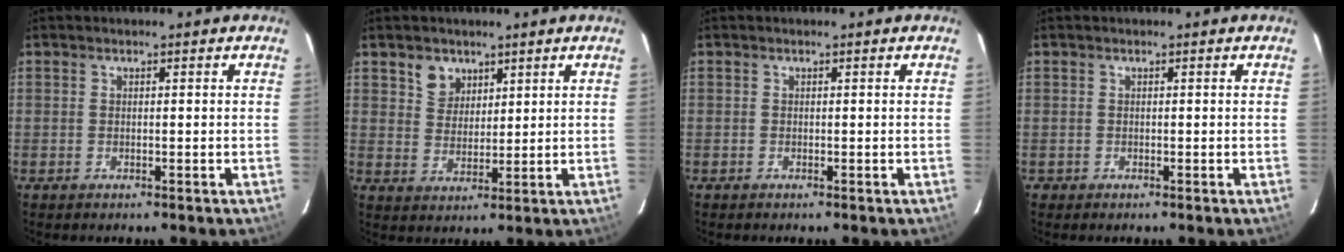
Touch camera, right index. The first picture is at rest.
{"total": 4.8, "force": [3.0, 3.6, 1.2], "torque": [-0.015, 0.010, 0.060]}
{"total": 0.0}
{"total": 1.0, "force": [-0.4, 0.9, -0.1], "torque": [-0.002, 0.004, -0.004]}